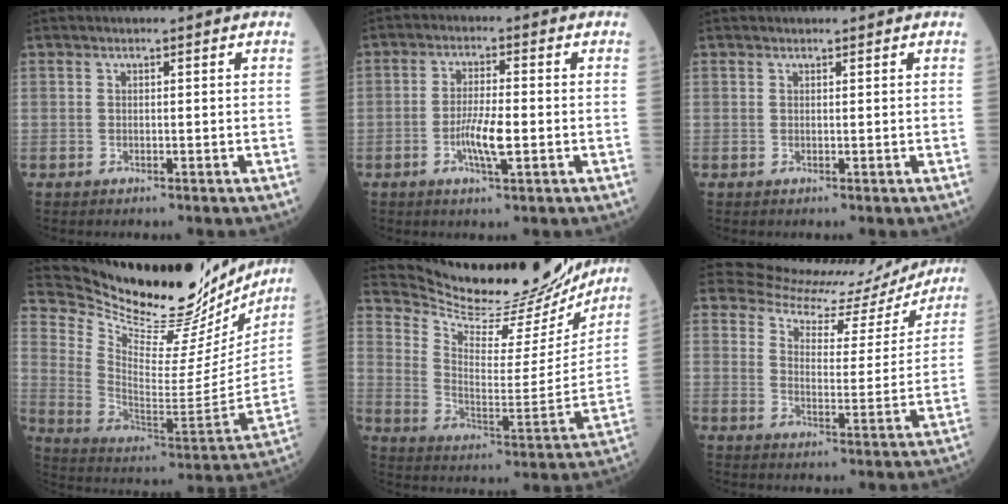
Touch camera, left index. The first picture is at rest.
{"total": 5.0, "force": [-1.6, 0.6, 4.7], "torque": [-0.092, -0.008, -0.031]}
{"total": 0.8, "force": [0.8, 0.1, 0.1], "torque": [-0.006, 0.005, 0.015]}
{"total": 30.4, "force": [27.2, 6.0, 12.2], "torque": [-0.204, -0.079, 0.380]}
{"total": 22.8, "force": [21.5, 4.1, 6.2], "torque": [-0.112, -0.057, 0.304]}
{"total": 15.5, "force": [15.3, 2.4, 1.3], "torque": [-0.016, -0.048, 0.189]}